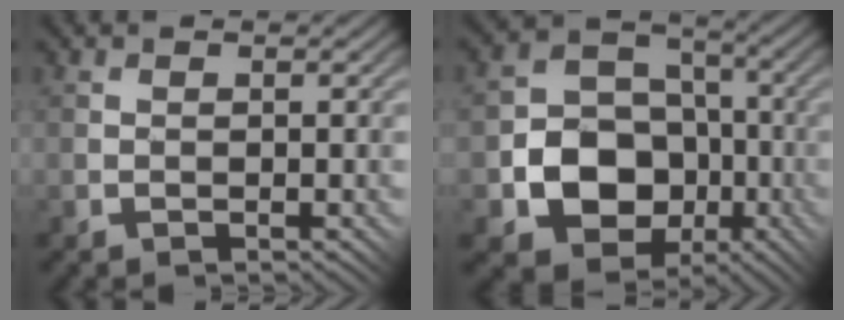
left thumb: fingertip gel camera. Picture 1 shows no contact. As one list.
[{"total": 12.4, "force": [-4.0, 10.1, 5.9], "torque": [-0.112, -0.038, -0.094]}]